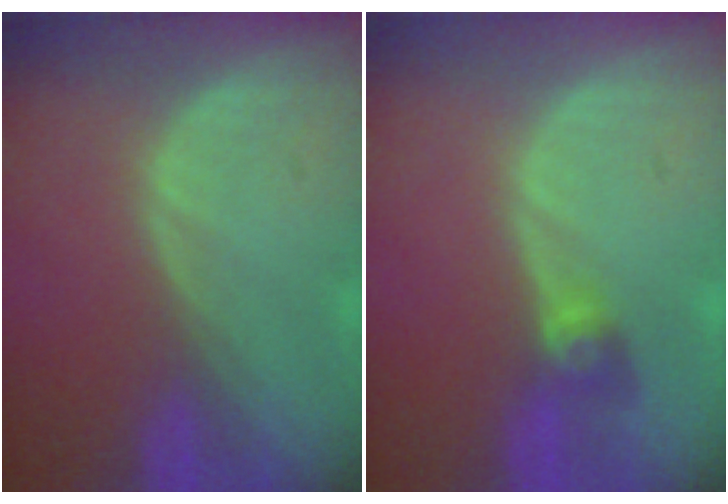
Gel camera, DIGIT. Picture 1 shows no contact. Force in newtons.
{"total": 2.7, "press": 2.6, "slide": 0.5}